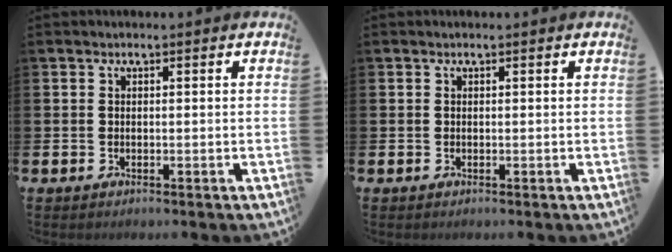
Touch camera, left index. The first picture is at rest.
{"total": 0.0}